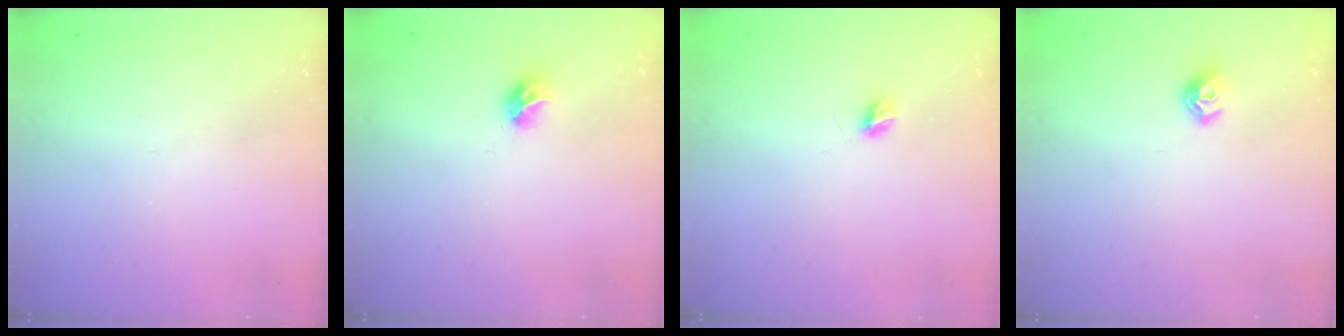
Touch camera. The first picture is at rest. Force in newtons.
{"total": 7.1, "press": 7.1, "slide": 0.3}
{"total": 4.6, "press": 4.6, "slide": 0.5}
{"total": 7.9, "press": 7.8, "slide": 0.7}